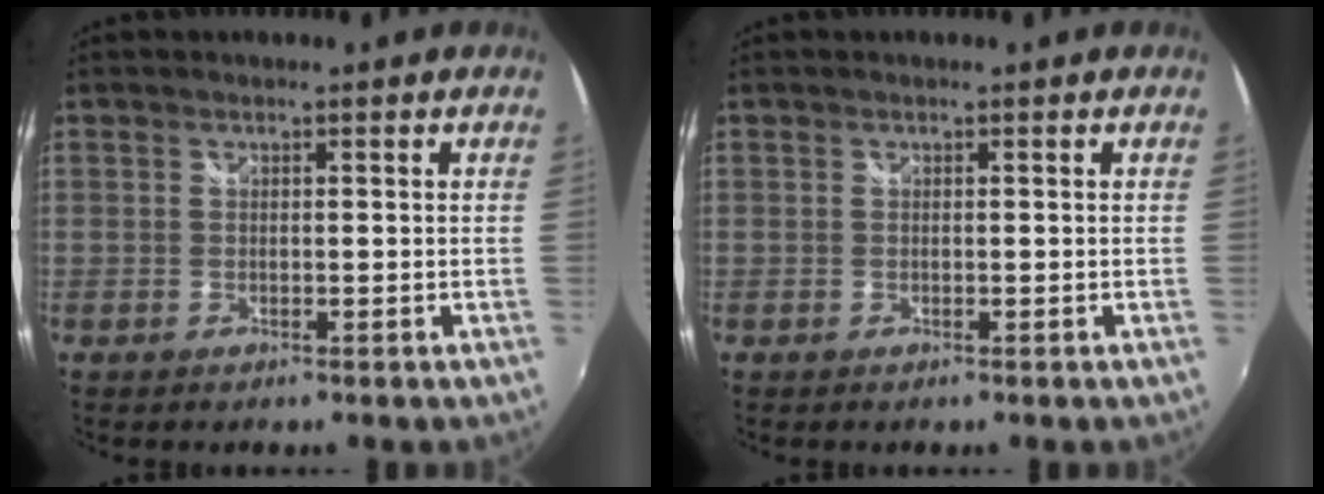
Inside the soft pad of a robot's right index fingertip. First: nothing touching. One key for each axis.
{"total": 0.0}